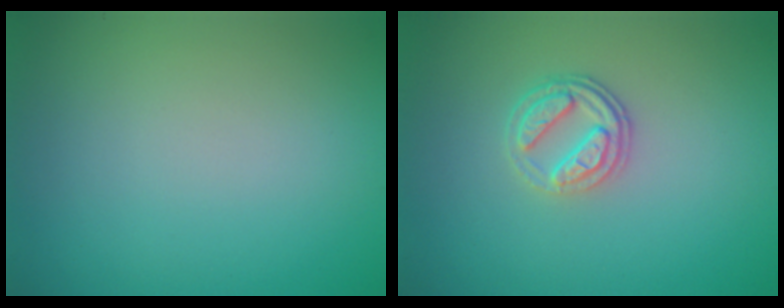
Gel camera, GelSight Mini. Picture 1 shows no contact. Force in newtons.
{"total": 2.8, "press": 2.4, "slide": 1.3}